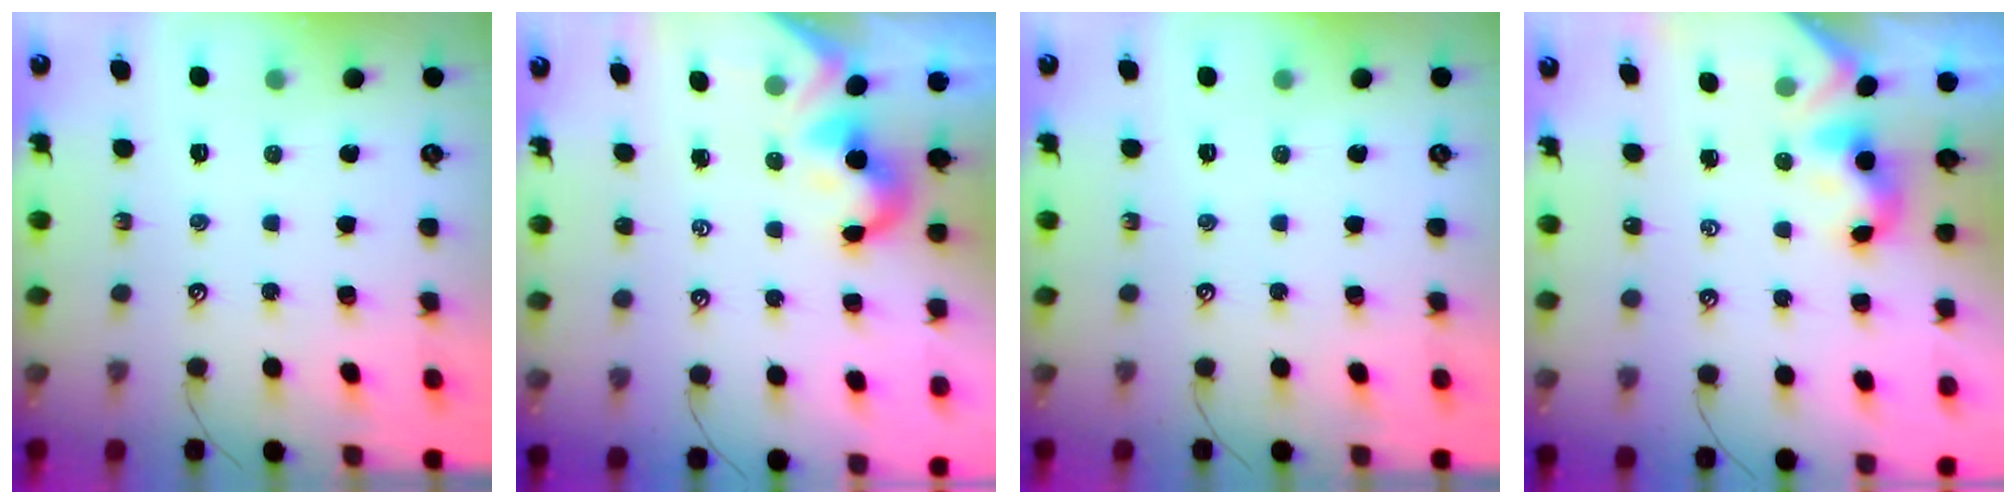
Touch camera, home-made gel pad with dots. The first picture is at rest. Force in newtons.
{"total": 2.0, "press": 1.9, "slide": 0.5}
{"total": 0.0}
{"total": 2.3, "press": 2.3, "slide": 0.2}